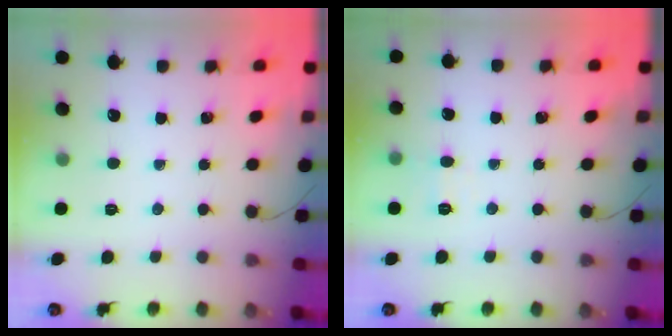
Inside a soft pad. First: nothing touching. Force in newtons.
{"total": 5.0, "press": 4.8, "slide": 1.4}